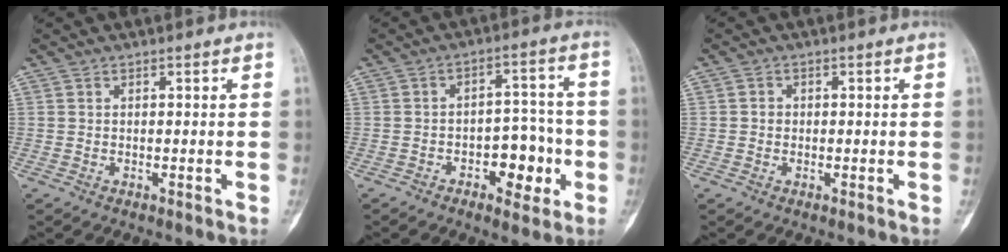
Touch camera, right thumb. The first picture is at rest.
{"total": 9.2, "force": [-3.2, 5.4, 6.7], "torque": [-0.059, 0.037, -0.044]}
{"total": 1.2, "force": [-0.2, 1.2, 0.4], "torque": [0.001, 0.005, -0.006]}